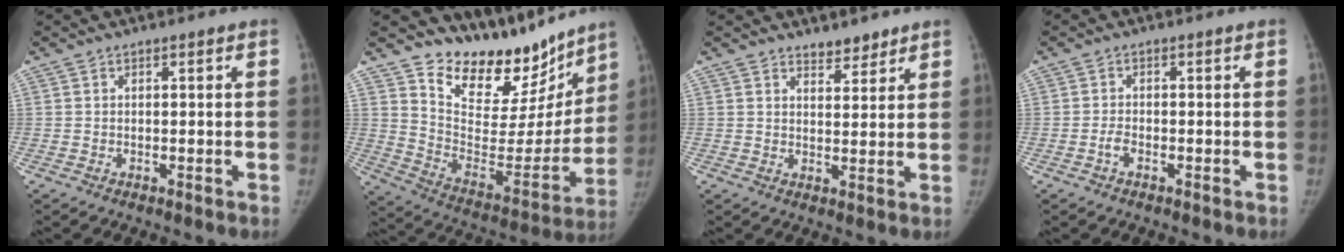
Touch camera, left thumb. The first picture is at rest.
{"total": 20.3, "force": [17.0, 8.9, 6.9], "torque": [-0.040, -0.121, 0.267]}
{"total": 3.7, "force": [3.3, 1.4, 1.2], "torque": [-0.002, -0.026, 0.052]}
{"total": 1.4, "force": [-0.7, 0.7, 1.0], "torque": [-0.023, 0.004, -0.015]}